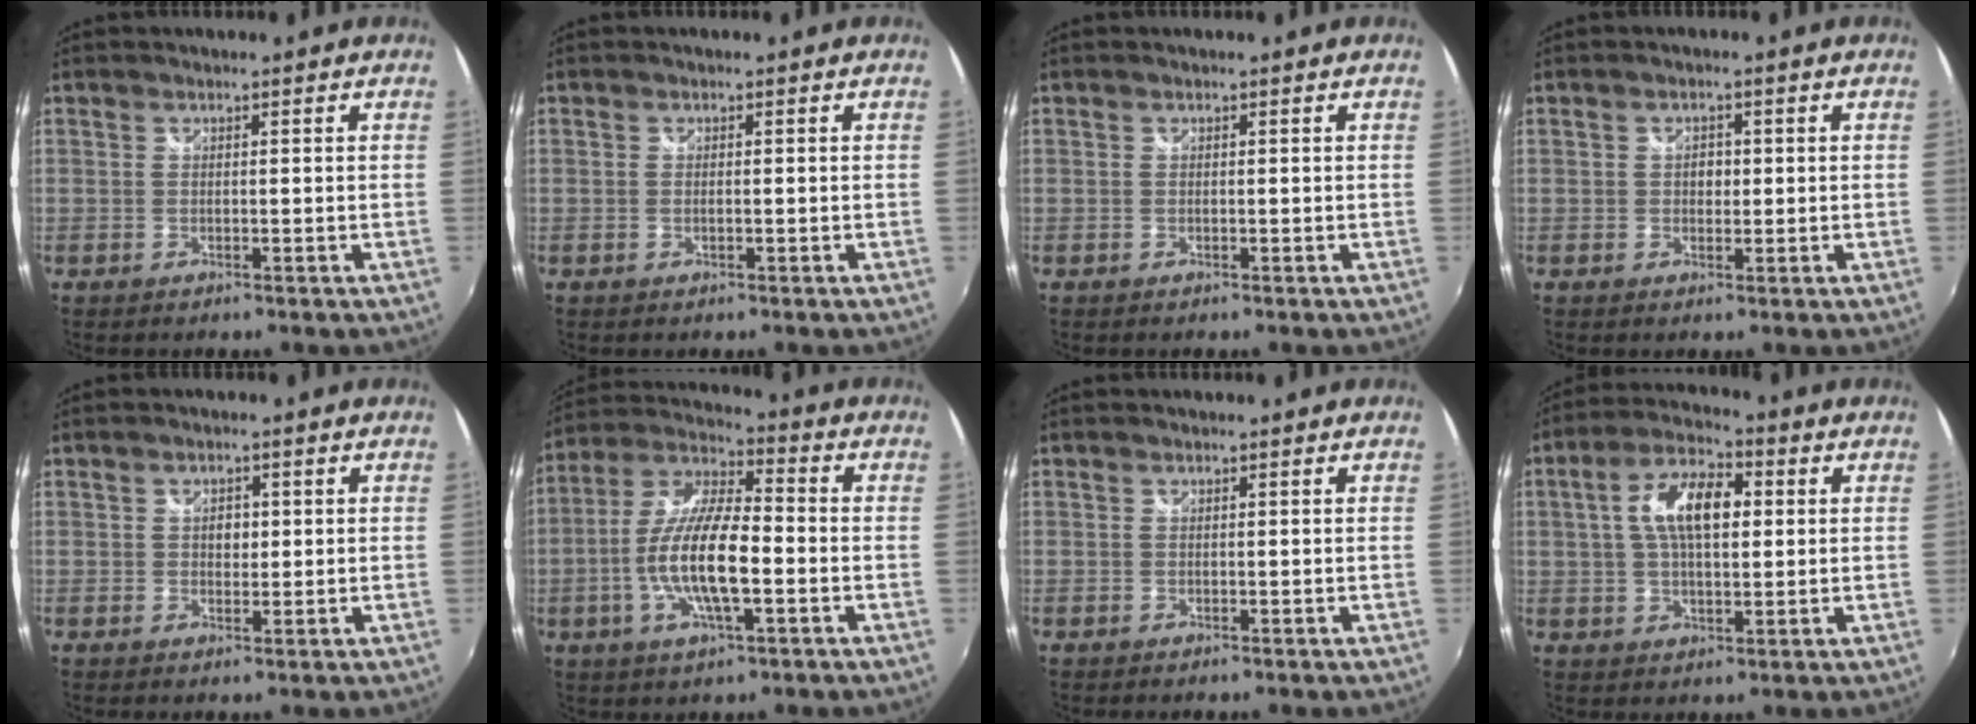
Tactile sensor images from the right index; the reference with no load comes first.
{"total": 0.5, "force": [-0.1, 0.2, 0.4], "torque": [-0.011, -0.001, -0.003]}
{"total": 0.0}
{"total": 2.0, "force": [0.0, 1.7, 1.0], "torque": [-0.013, 0.004, -0.002]}
{"total": 2.3, "force": [0.3, 1.9, 1.3], "torque": [-0.017, 0.004, 0.003]}
{"total": 14.3, "force": [-3.5, 4.3, 13.2], "torque": [-0.265, -0.002, -0.067]}
{"total": 0.0}
{"total": 10.8, "force": [2.1, 5.2, 9.2], "torque": [-0.169, 0.021, 0.033]}